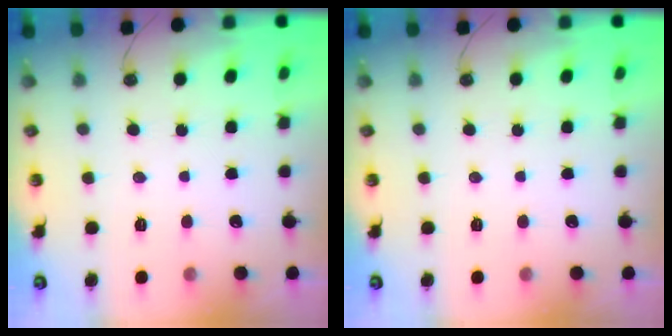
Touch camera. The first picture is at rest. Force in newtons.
{"total": 0.0}